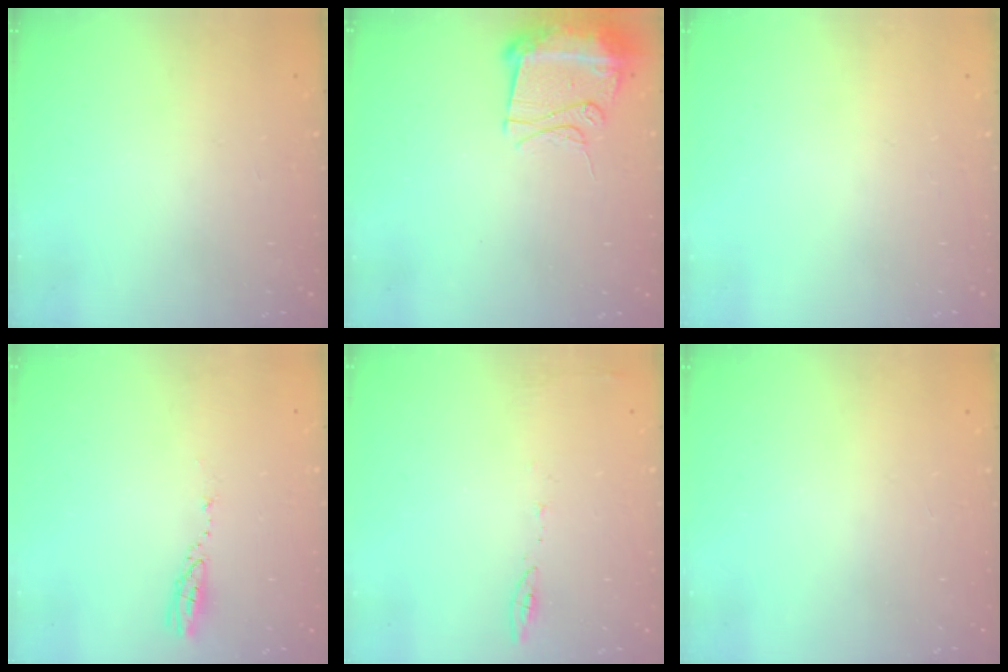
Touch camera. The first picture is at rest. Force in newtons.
{"total": 10.8, "press": 10.7, "slide": 1.1}
{"total": 0.0}
{"total": 3.6, "press": 3.6, "slide": 0.2}
{"total": 5.8, "press": 5.7, "slide": 0.9}
{"total": 0.0}